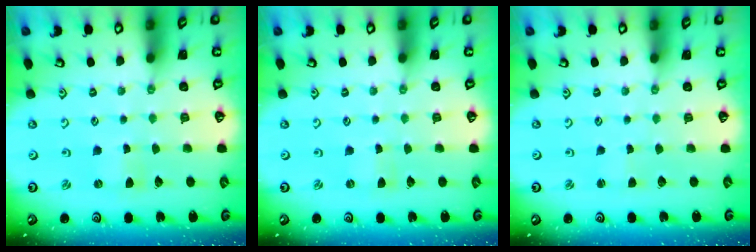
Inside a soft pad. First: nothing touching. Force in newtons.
{"total": 0.0}
{"total": 0.9, "press": 0.9, "slide": 0.2}